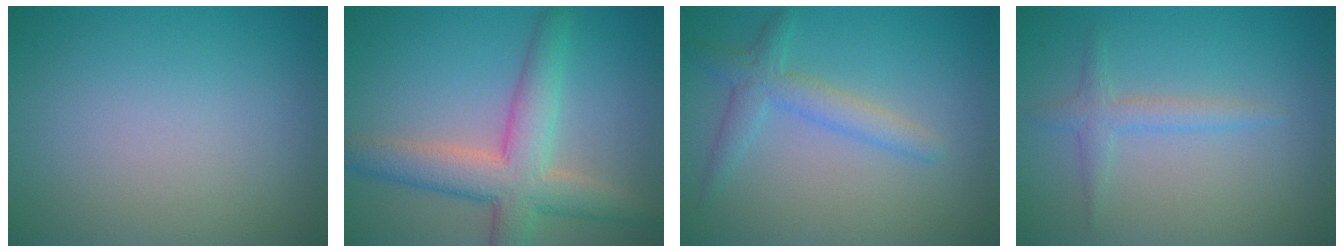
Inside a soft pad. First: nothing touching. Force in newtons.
{"total": 6.5, "press": 6.4, "slide": 0.4}
{"total": 2.7, "press": 2.7, "slide": 0.1}
{"total": 1.8, "press": 1.8, "slide": 0.0}